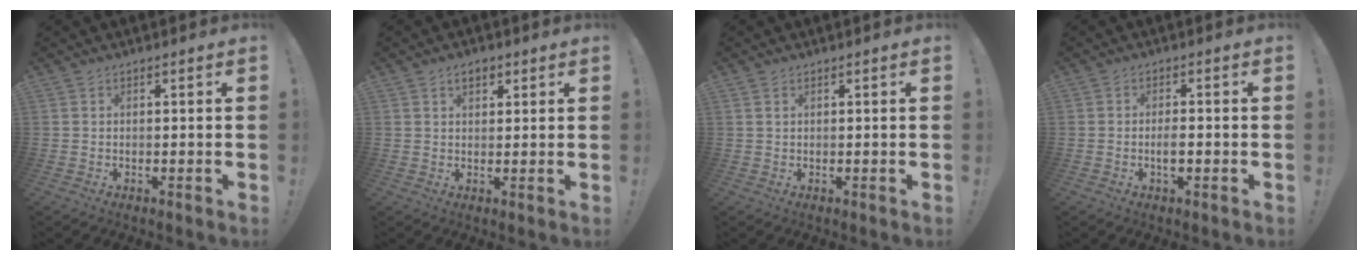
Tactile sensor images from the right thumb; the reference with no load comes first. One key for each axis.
{"total": 3.4, "fx": 1.8, "fy": 2.1, "fz": 2.0, "tx": -0.024, "ty": -0.003, "tz": 0.029}
{"total": 1.0, "fx": 0.6, "fy": 0.6, "fz": 0.5, "tx": -0.008, "ty": 0.001, "tz": 0.010}
{"total": 3.0, "fx": -0.9, "fy": 0.9, "fz": 2.7, "tx": -0.039, "ty": 0.001, "tz": -0.018}